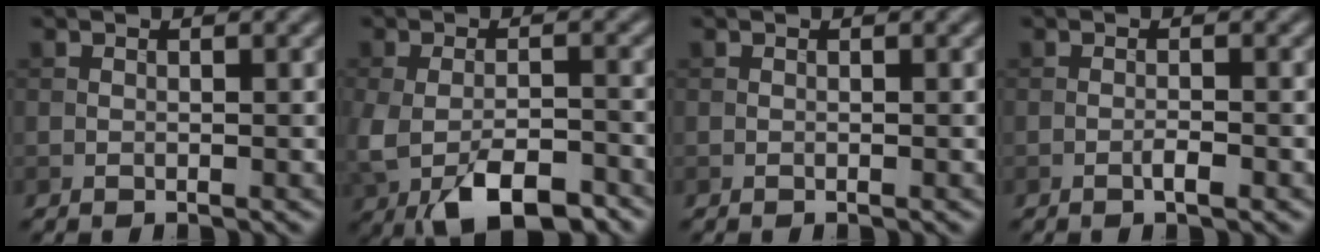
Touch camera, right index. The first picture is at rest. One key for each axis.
{"total": 8.3, "fx": -4.2, "fy": 4.0, "fz": 6.0, "tx": -0.123, "ty": -0.022, "tz": -0.065}
{"total": 0.0}
{"total": 1.2, "fx": -0.6, "fy": 0.2, "fz": 1.0, "tx": -0.018, "ty": 0.001, "tz": -0.012}